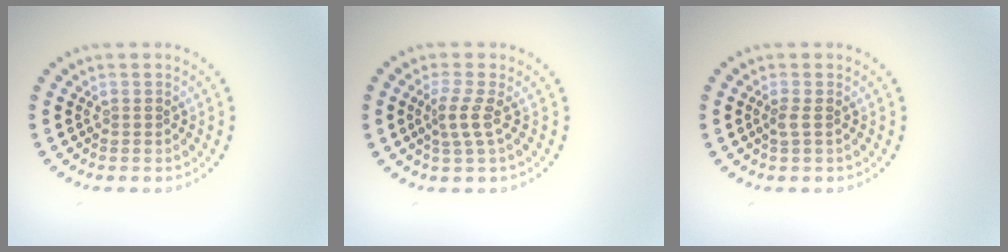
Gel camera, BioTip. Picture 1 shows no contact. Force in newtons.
{"total": 2.1, "press": 1.4, "slide": 1.5}
{"total": 0.9, "press": 0.7, "slide": 0.5}